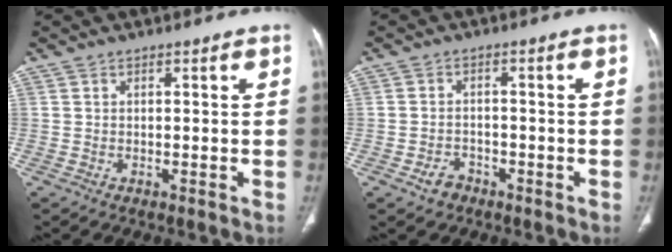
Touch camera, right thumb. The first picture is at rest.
{"total": 3.2, "force": [-2.0, 2.3, 1.1], "torque": [-0.016, 0.020, -0.029]}